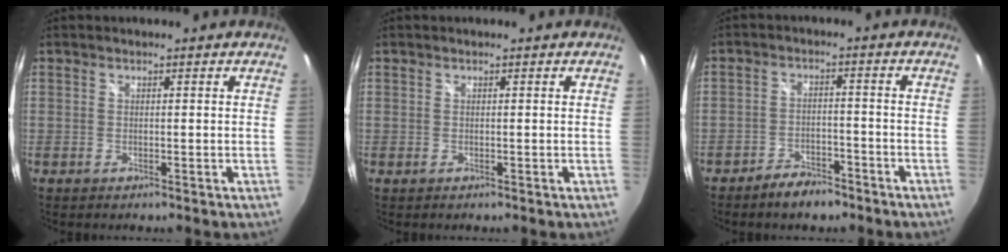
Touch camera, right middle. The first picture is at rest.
{"total": 0.0}
{"total": 5.2, "force": [-4.3, 2.1, 1.8], "torque": [-0.048, 0.009, -0.067]}